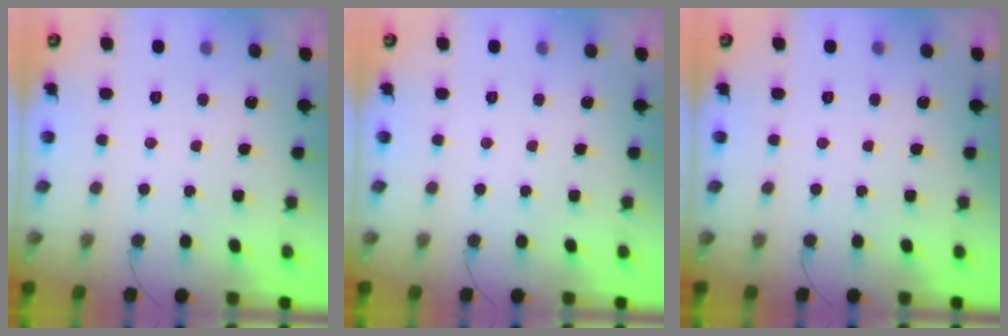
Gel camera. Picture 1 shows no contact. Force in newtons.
{"total": 0.0}
{"total": 0.0}